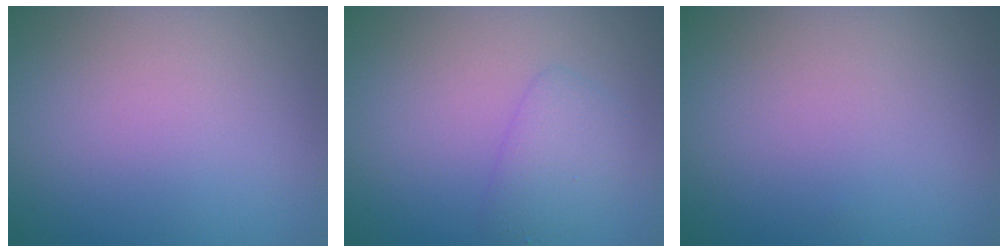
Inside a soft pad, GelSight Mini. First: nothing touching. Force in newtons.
{"total": 2.2, "press": 2.2, "slide": 0.2}
{"total": 0.0}